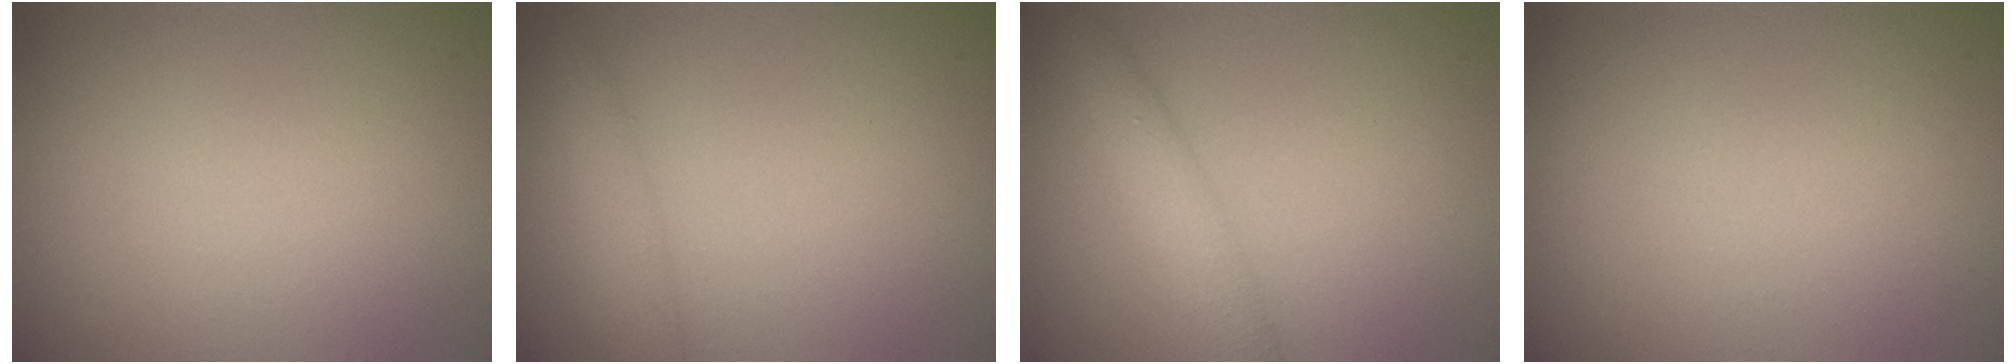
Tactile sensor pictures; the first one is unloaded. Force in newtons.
{"total": 1.9, "press": 1.9, "slide": 0.1}
{"total": 2.7, "press": 2.7, "slide": 0.2}
{"total": 0.0}